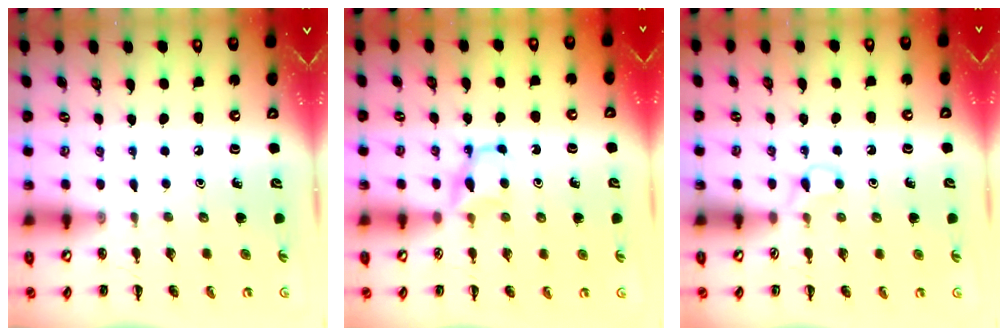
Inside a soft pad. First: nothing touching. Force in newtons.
{"total": 4.7, "press": 4.4, "slide": 1.4}
{"total": 2.6, "press": 2.5, "slide": 0.9}